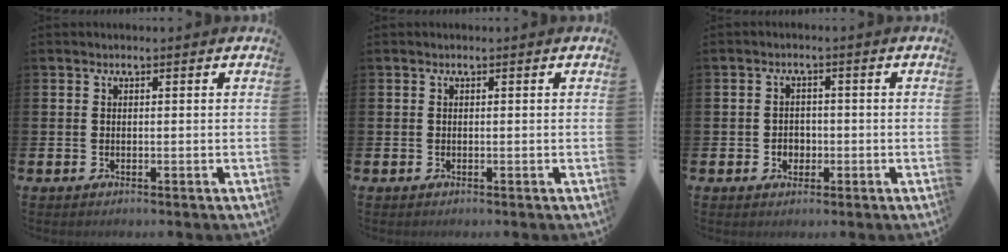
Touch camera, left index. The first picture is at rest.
{"total": 0.0}
{"total": 2.2, "force": [-0.5, 1.9, 0.8], "torque": [-0.011, 0.003, -0.016]}